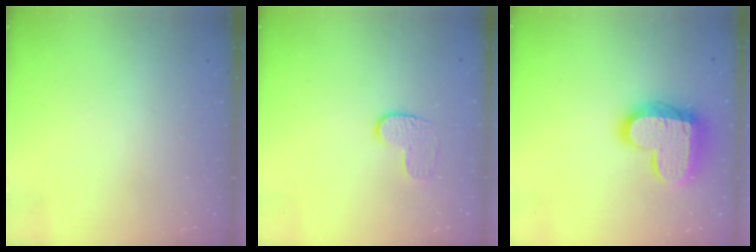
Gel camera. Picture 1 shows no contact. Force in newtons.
{"total": 6.5, "press": 6.4, "slide": 0.5}
{"total": 17.7, "press": 17.7, "slide": 1.3}